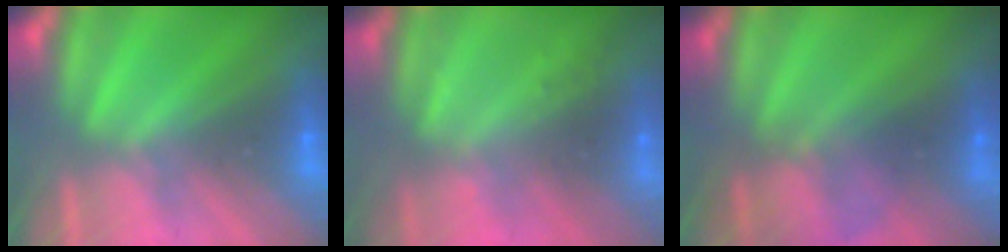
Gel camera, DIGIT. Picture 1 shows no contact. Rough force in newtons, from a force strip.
{"total": 2.3}
{"total": 2.2}